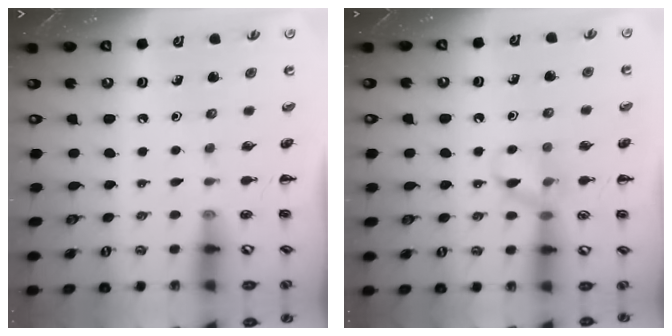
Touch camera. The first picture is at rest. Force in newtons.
{"total": 8.2, "press": 8.1, "slide": 0.9}